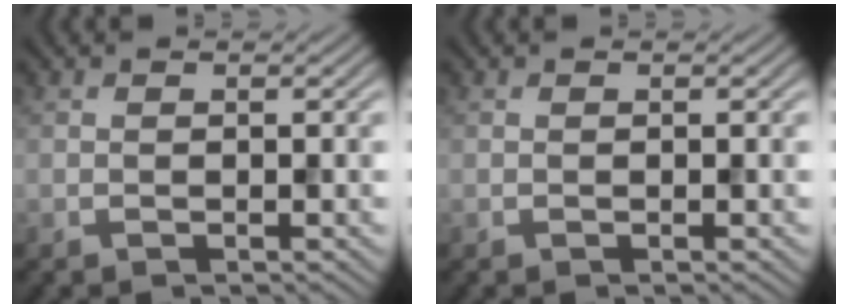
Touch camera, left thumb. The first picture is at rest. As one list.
[{"total": 0.0}]